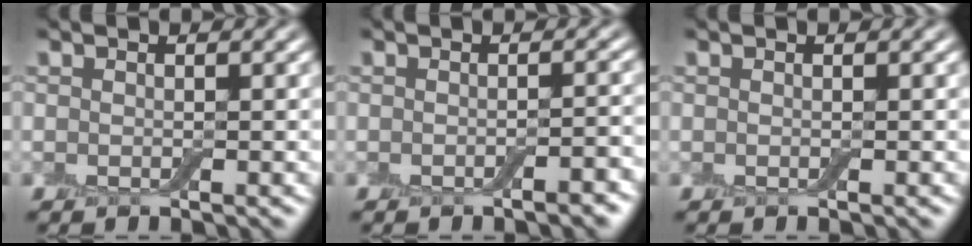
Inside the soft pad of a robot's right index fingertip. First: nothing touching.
{"total": 1.9, "force": [-1.0, 0.5, 1.5], "torque": [-0.016, 0.004, -0.014]}
{"total": 0.0}